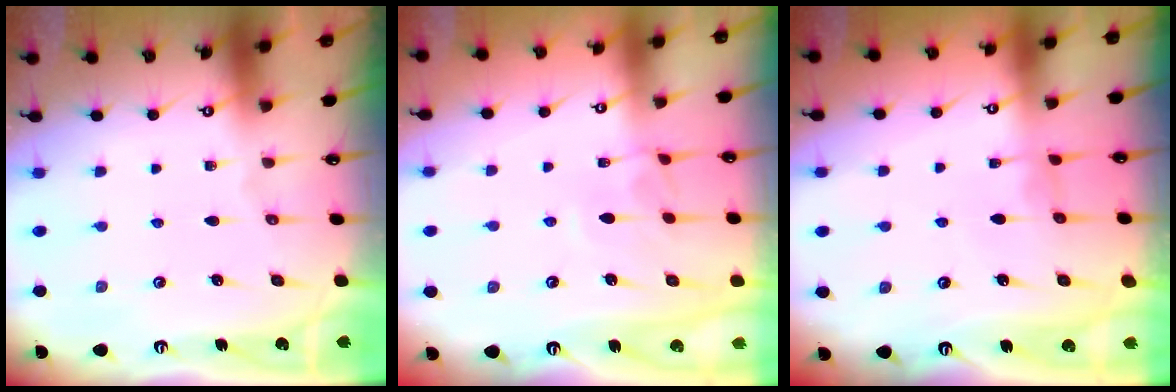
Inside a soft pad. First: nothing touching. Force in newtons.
{"total": 3.2, "press": 3.2, "slide": 0.2}
{"total": 1.8, "press": 1.8, "slide": 0.3}